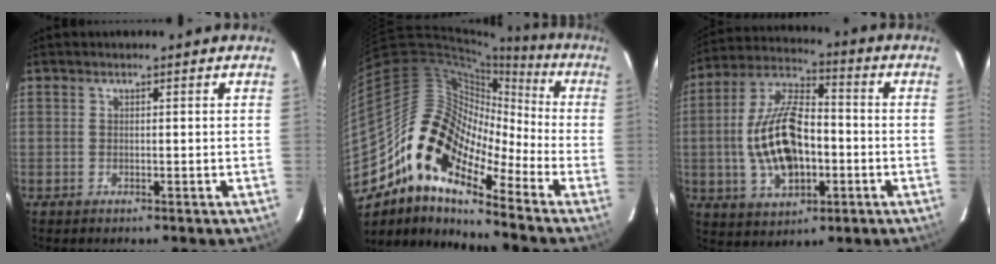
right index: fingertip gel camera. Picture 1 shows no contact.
{"total": 15.4, "force": [-8.9, 7.0, 10.4], "torque": [-0.167, 0.007, -0.191]}
{"total": 16.8, "force": [-2.6, 8.8, 14.0], "torque": [-0.287, 0.012, -0.037]}